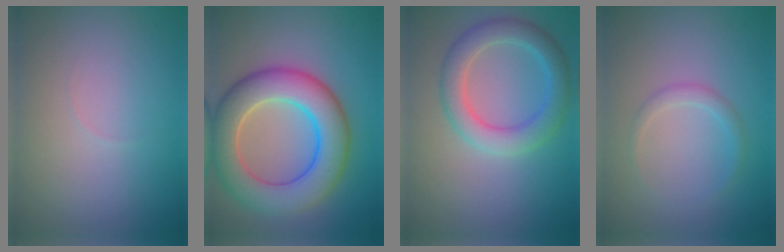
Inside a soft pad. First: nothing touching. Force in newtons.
{"total": 8.7, "press": 8.7, "slide": 0.4}
{"total": 3.6, "press": 3.6, "slide": 0.3}
{"total": 1.3, "press": 1.3, "slide": 0.1}